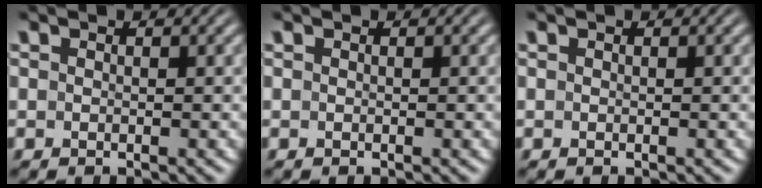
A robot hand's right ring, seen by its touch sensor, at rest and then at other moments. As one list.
[{"total": 0.0}, {"total": 0.0}]